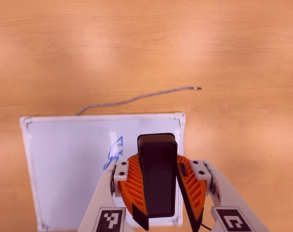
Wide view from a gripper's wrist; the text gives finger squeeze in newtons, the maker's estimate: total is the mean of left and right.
{"total": 10.4, "left": 10.6, "right": 10.3}